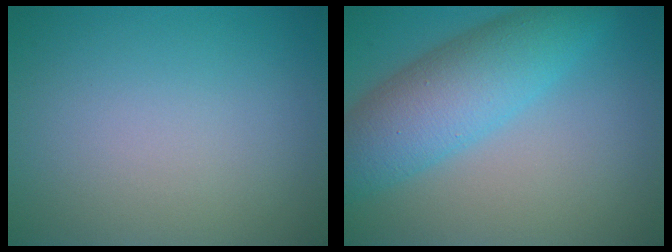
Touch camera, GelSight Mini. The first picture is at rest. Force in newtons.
{"total": 7.1, "press": 7.1, "slide": 0.1}